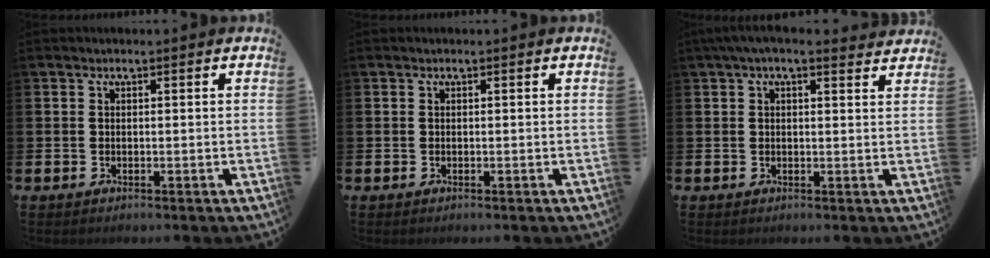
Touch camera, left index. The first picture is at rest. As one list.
[{"total": 0.0}, {"total": 2.6, "force": [2.3, 0.5, 1.2], "torque": [-0.021, -0.006, 0.039]}]